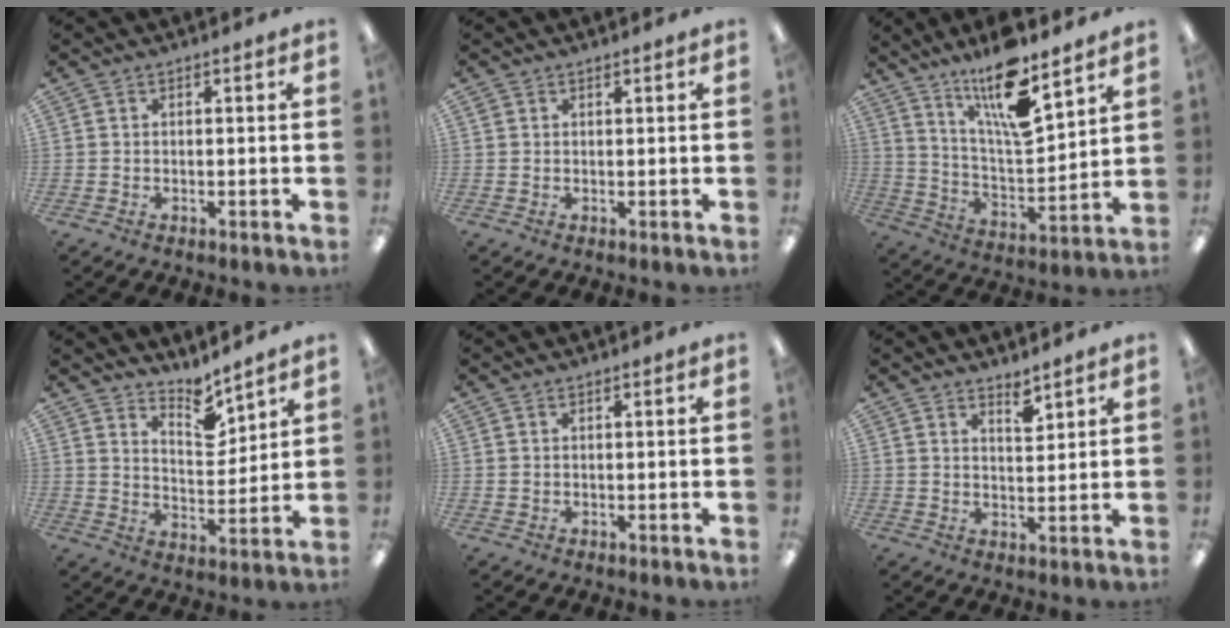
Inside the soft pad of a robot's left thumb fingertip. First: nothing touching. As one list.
[{"total": 0.8, "force": [0.6, 0.5, 0.1], "torque": [-0.003, 0.000, 0.012]}, {"total": 16.1, "force": [11.8, 3.9, 10.3], "torque": [-0.188, -0.067, 0.195]}, {"total": 8.0, "force": [6.9, 2.6, 2.9], "torque": [-0.031, -0.056, 0.121]}, {"total": 0.5, "force": [0.4, 0.3, 0.1], "torque": [-0.003, 0.002, 0.007]}, {"total": 3.7, "force": [3.3, 0.9, 1.4], "torque": [-0.011, -0.025, 0.055]}]